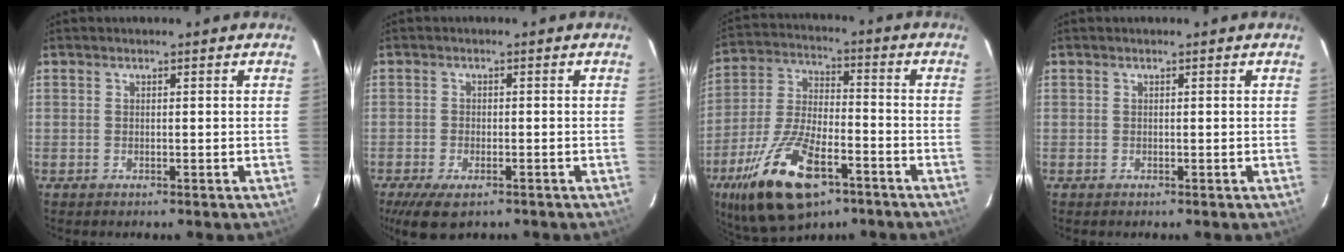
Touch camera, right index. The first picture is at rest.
{"total": 6.6, "force": [-4.3, 2.9, 4.2], "torque": [-0.099, -0.025, -0.073]}
{"total": 19.3, "force": [-10.6, 8.1, 13.9], "torque": [-0.285, -0.028, -0.186]}
{"total": 0.0}